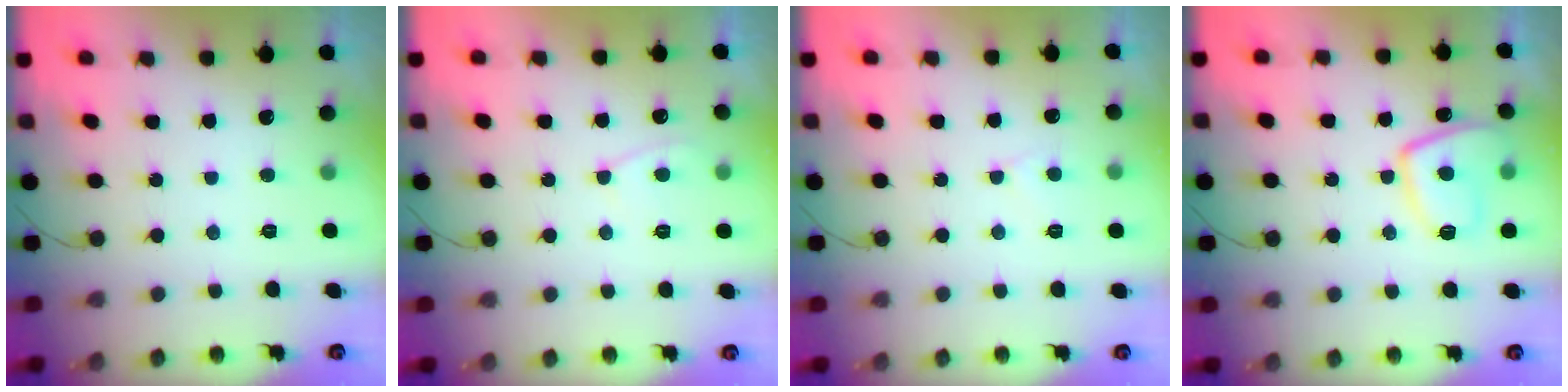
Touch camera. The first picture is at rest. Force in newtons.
{"total": 4.2, "press": 4.1, "slide": 0.5}
{"total": 2.7, "press": 2.7, "slide": 0.2}
{"total": 10.4, "press": 10.3, "slide": 1.1}